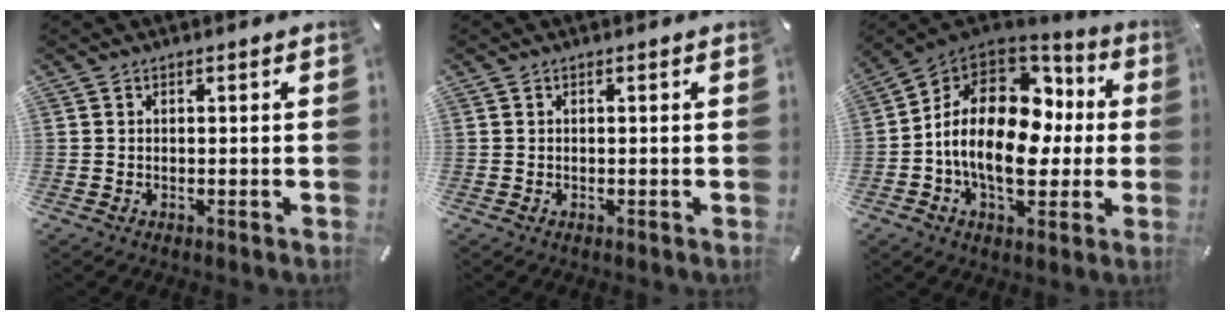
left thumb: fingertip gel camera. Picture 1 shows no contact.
{"total": 0.0}
{"total": 19.8, "force": [-0.9, 13.4, 14.6], "torque": [-0.263, 0.010, -0.010]}